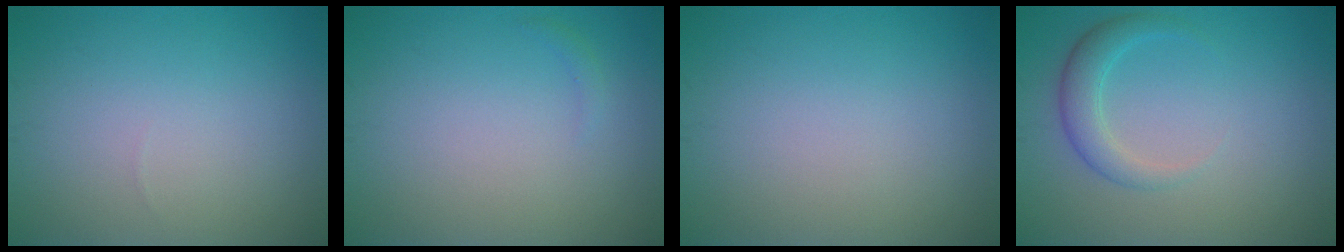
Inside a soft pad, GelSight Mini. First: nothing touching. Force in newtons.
{"total": 0.6, "press": 0.5, "slide": 0.1}
{"total": 0.0}
{"total": 2.7, "press": 2.6, "slide": 0.4}